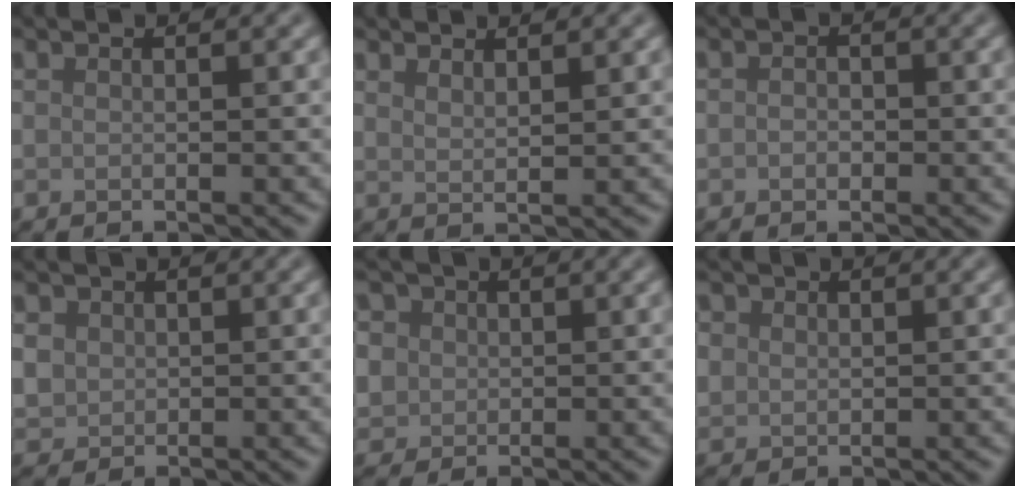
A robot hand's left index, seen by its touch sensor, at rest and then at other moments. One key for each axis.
{"total": 1.5, "fx": 1.3, "fy": 0.2, "fz": 0.6, "tx": -0.007, "ty": -0.001, "tz": 0.021}
{"total": 1.0, "fx": -0.2, "fy": 0.8, "fz": 0.6, "tx": -0.011, "ty": -0.004, "tz": -0.007}
{"total": 2.5, "fx": 0.6, "fy": 2.2, "fz": 0.8, "tx": -0.029, "ty": 0.002, "tz": 0.018}
{"total": 6.7, "fx": 2.4, "fy": 5.5, "fz": 2.8, "tx": -0.062, "ty": 0.024, "tz": 0.021}
{"total": 2.7, "fx": 1.0, "fy": 2.3, "fz": 1.0, "tx": -0.035, "ty": 0.008, "tz": 0.022}